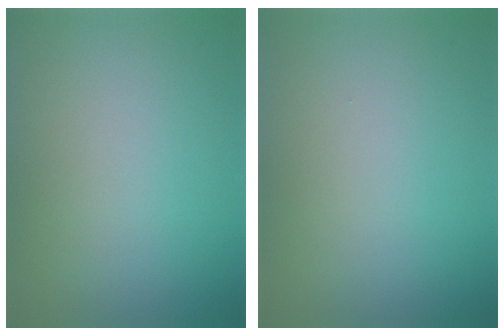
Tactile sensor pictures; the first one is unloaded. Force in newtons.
{"total": 0.0}